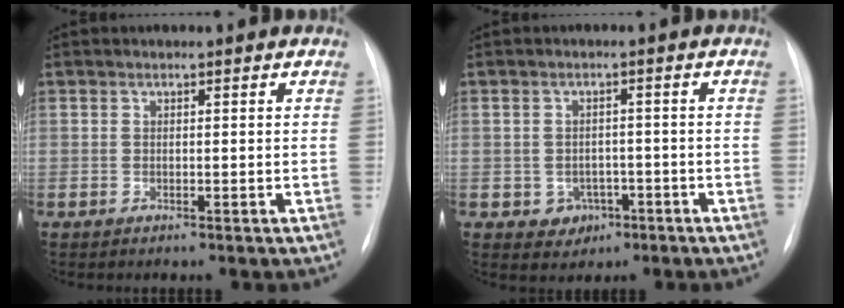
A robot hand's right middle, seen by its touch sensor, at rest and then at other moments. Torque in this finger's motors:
{"motor_torque": [0.26, -0.25, 0.07, 0.00]}